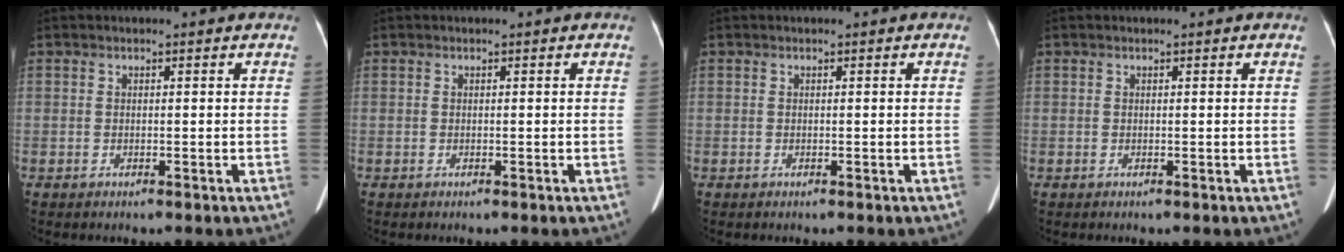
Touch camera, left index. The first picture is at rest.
{"total": 0.0}
{"total": 0.0}
{"total": 0.0}